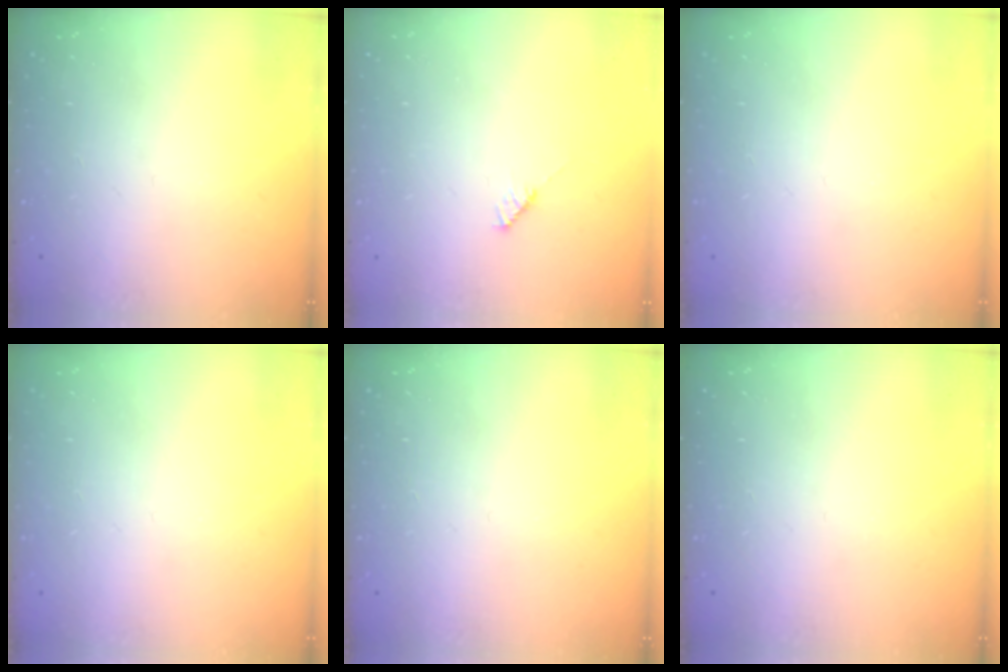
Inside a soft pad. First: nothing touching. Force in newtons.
{"total": 3.0, "press": 3.0, "slide": 0.2}
{"total": 0.0}
{"total": 0.0}
{"total": 0.0}
{"total": 0.0}